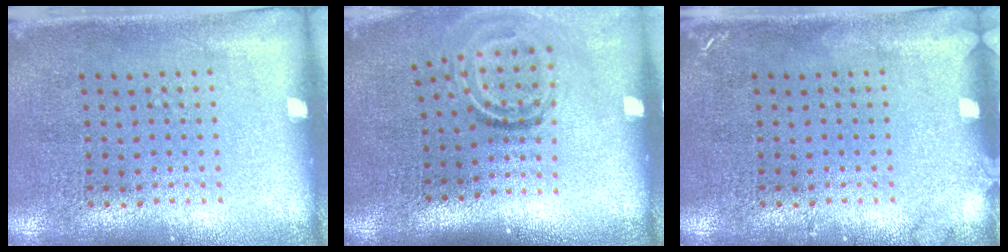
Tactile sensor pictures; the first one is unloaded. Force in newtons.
{"total": 1.9, "press": 1.1, "slide": 1.5}
{"total": 1.1, "press": 1.1, "slide": 0.1}